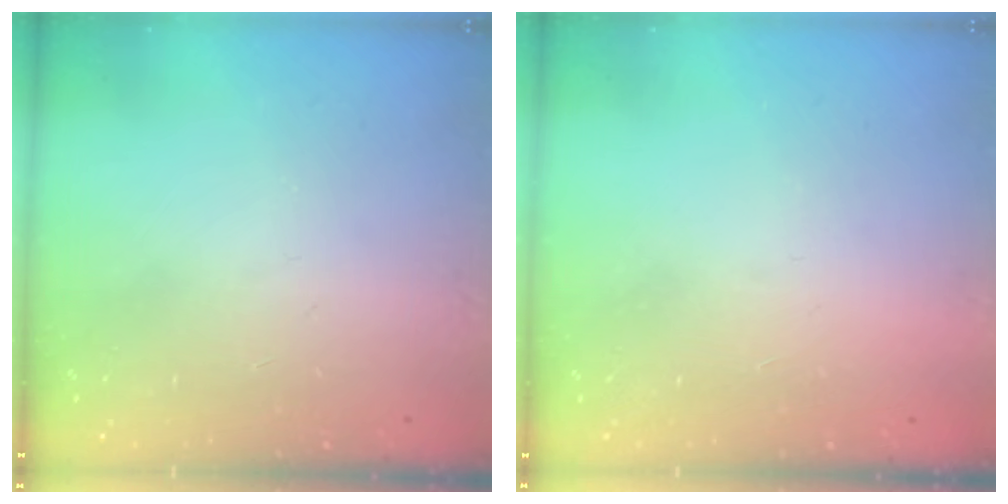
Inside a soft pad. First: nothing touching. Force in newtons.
{"total": 1.5, "press": 1.5, "slide": 0.1}